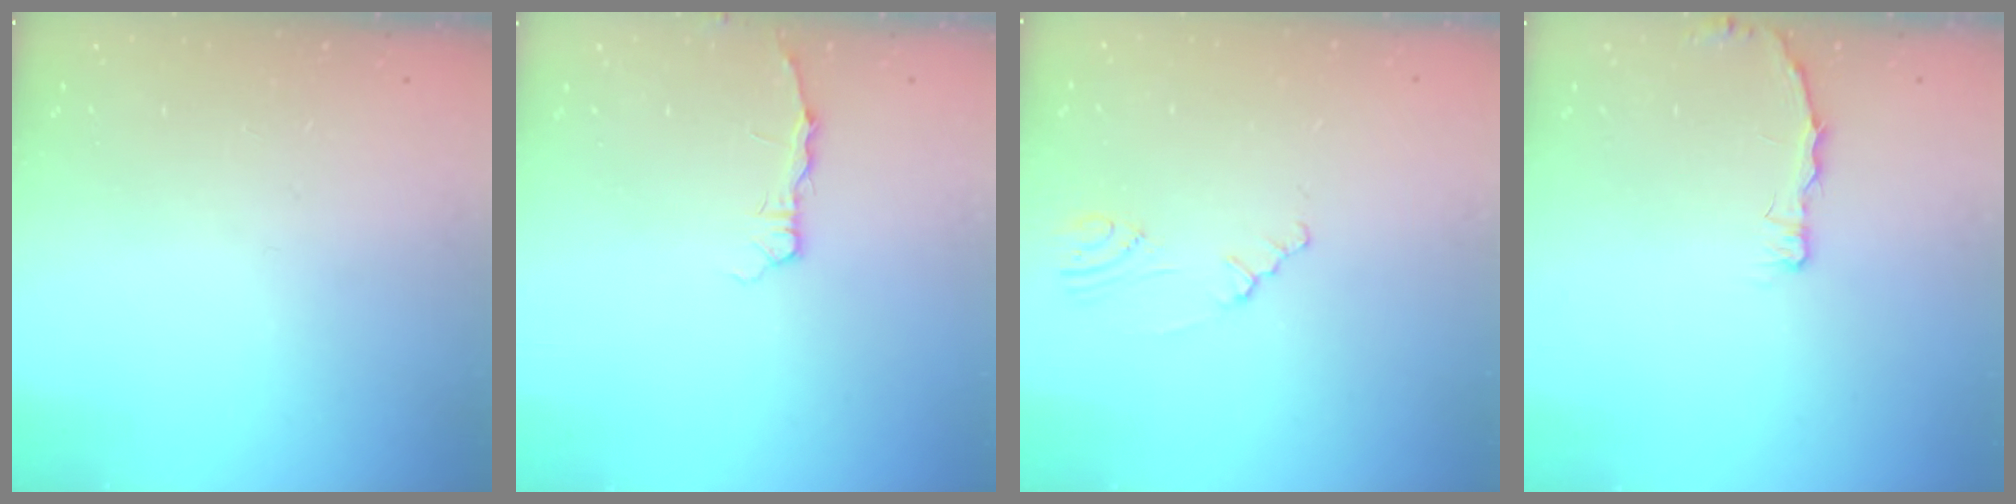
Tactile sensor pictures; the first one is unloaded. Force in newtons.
{"total": 2.6, "press": 2.6, "slide": 0.3}
{"total": 1.1, "press": 1.1, "slide": 0.4}
{"total": 2.9, "press": 2.9, "slide": 0.3}